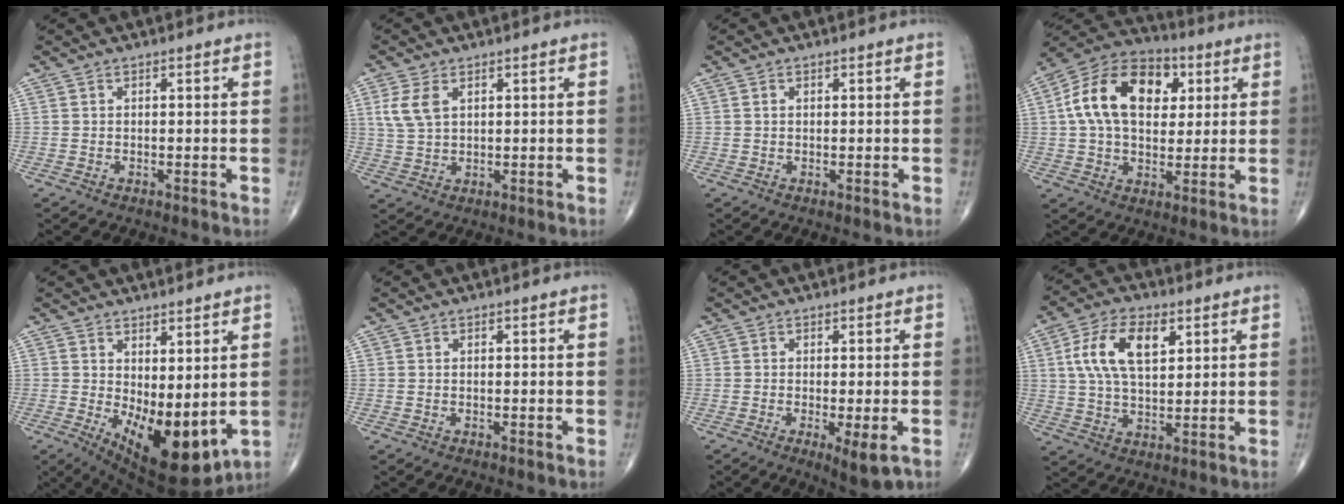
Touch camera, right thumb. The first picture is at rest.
{"total": 5.3, "force": [2.0, 3.1, 3.8], "torque": [-0.084, 0.001, 0.046]}
{"total": 0.5, "force": [0.2, 0.4, 0.3], "torque": [-0.009, 0.002, 0.004]}
{"total": 18.4, "force": [4.3, 11.9, 13.4], "torque": [-0.211, 0.010, 0.065]}
{"total": 13.4, "force": [-0.6, 6.0, 12.0], "torque": [-0.174, -0.031, 0.013]}
{"total": 0.0}
{"total": 4.8, "force": [-1.6, 1.1, 4.4], "torque": [-0.075, -0.017, -0.025]}
{"total": 12.1, "force": [3.9, 6.4, 9.5], "torque": [-0.174, 0.000, 0.071]}